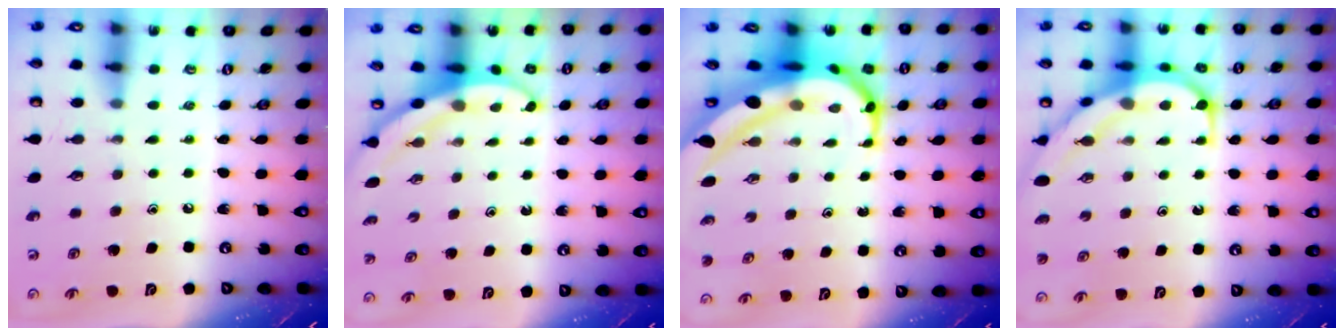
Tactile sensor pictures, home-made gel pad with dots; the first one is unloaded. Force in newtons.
{"total": 3.0, "press": 3.0, "slide": 0.2}
{"total": 11.9, "press": 11.8, "slide": 1.5}
{"total": 10.7, "press": 10.6, "slide": 1.1}